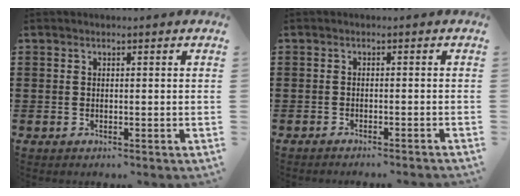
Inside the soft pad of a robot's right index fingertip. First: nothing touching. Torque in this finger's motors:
{"motor_torque": [0.70, 0.62, -0.13, -0.02]}